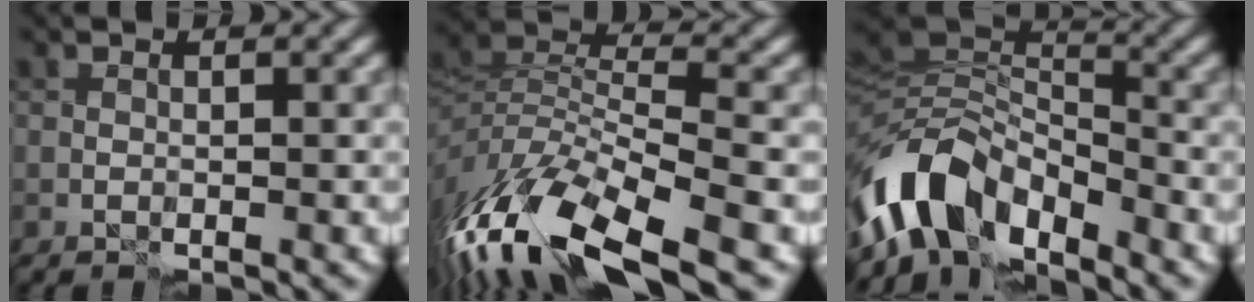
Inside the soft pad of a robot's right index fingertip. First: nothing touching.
{"total": 11.8, "force": [-6.3, 4.8, 8.7], "torque": [-0.170, -0.012, -0.123]}
{"total": 7.9, "force": [-4.9, 4.3, 4.4], "torque": [-0.072, -0.002, -0.097]}